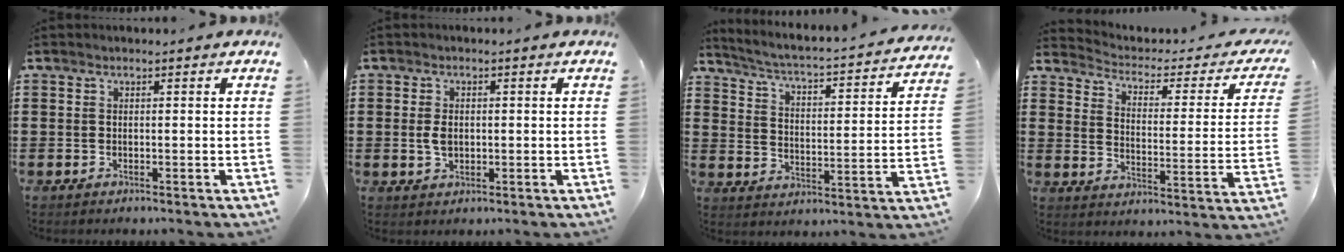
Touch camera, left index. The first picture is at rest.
{"total": 2.9, "force": [0.0, 1.8, 2.3], "torque": [-0.061, -0.001, -0.006]}
{"total": 2.7, "force": [2.4, -0.3, 1.2], "torque": [-0.043, -0.034, 0.027]}
{"total": 2.0, "force": [1.6, 0.5, 1.1], "torque": [-0.038, -0.024, 0.017]}